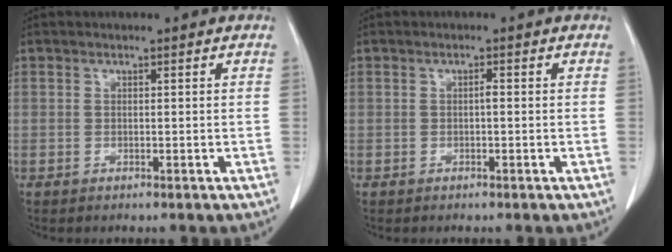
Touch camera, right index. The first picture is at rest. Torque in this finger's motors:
{"motor_torque": [0.19, -0.16, 0.05, 0.02]}